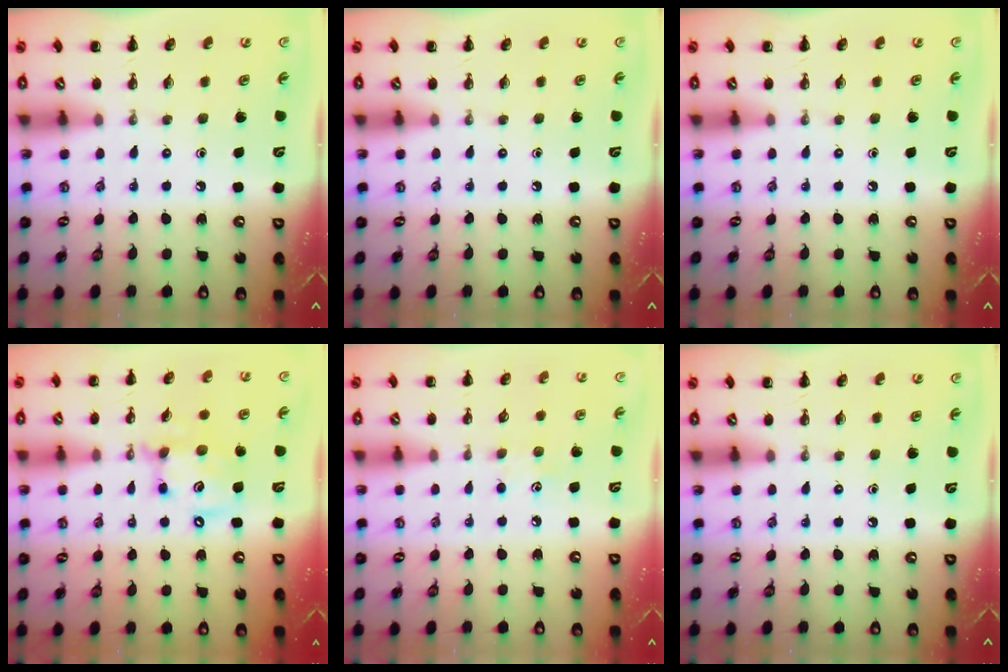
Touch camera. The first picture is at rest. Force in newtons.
{"total": 0.0}
{"total": 0.0}
{"total": 13.2, "press": 12.9, "slide": 3.1}
{"total": 3.9, "press": 3.7, "slide": 1.0}
{"total": 0.0}